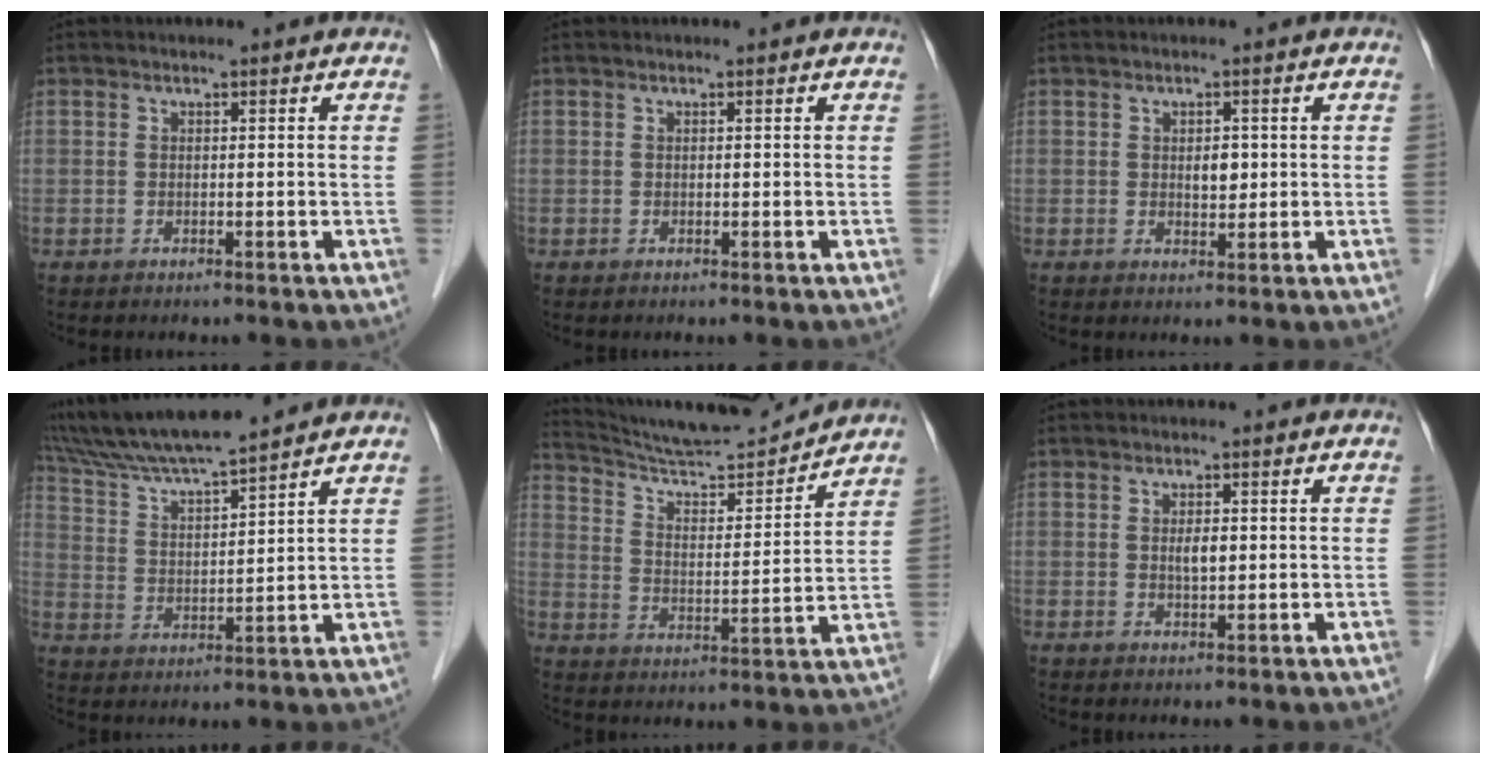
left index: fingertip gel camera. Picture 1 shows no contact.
{"total": 0.0}
{"total": 2.2, "force": [0.4, 1.3, 1.8], "torque": [-0.029, -0.001, 0.007]}
{"total": 12.6, "force": [11.3, 0.0, 5.6], "torque": [-0.111, 0.021, 0.208]}
{"total": 15.2, "force": [14.7, -0.1, 3.9], "torque": [-0.076, -0.004, 0.239]}
{"total": 2.0, "force": [0.3, 0.7, 1.8], "torque": [-0.034, -0.001, 0.006]}